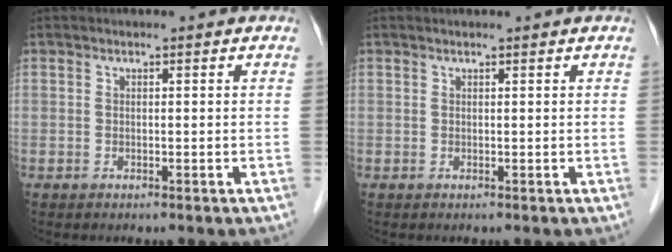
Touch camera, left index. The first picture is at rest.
{"total": 1.2, "force": [1.1, 0.0, 0.4], "torque": [-0.005, 0.015, 0.018]}